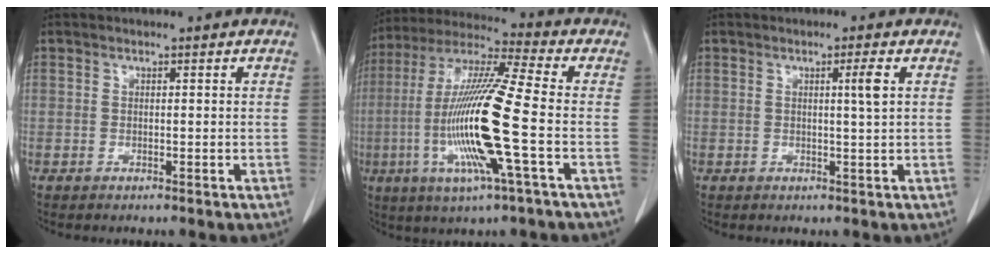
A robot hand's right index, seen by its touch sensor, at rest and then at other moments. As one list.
[{"total": 17.8, "force": [-3.6, 0.2, 17.4], "torque": [-0.360, -0.011, -0.079]}, {"total": 2.3, "force": [0.6, -0.5, 2.2], "torque": [-0.037, -0.004, 0.011]}]